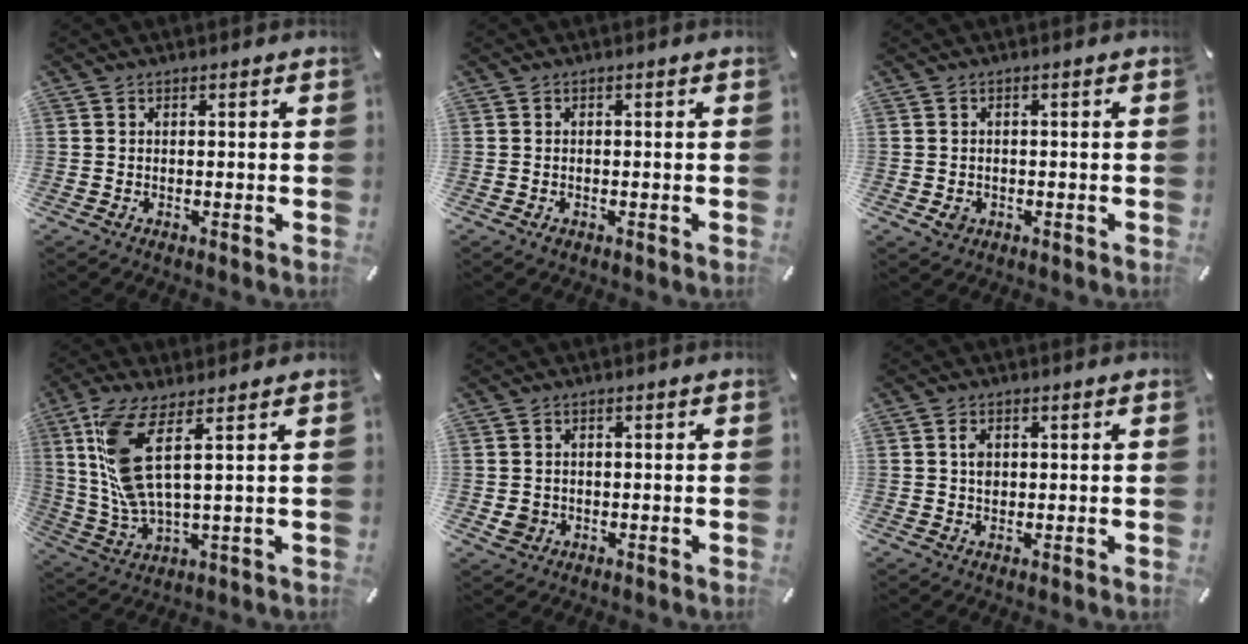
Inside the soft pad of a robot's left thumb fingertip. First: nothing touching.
{"total": 0.9, "force": [-0.4, 0.6, 0.5], "torque": [-0.010, 0.002, -0.009]}
{"total": 2.2, "force": [-0.6, 1.9, 0.9], "torque": [-0.016, 0.003, -0.012]}
{"total": 13.0, "force": [4.1, 3.3, 11.9], "torque": [-0.254, -0.014, 0.075]}
{"total": 3.0, "force": [-0.4, 2.9, 0.8], "torque": [-0.006, 0.001, -0.009]}
{"total": 2.5, "force": [0.4, 1.8, 1.6], "torque": [-0.027, 0.004, 0.005]}